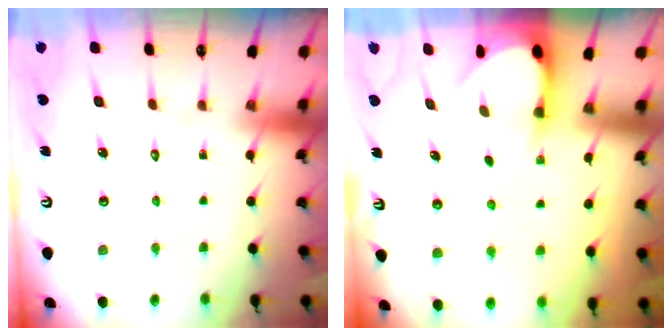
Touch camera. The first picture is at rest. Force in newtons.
{"total": 2.9, "press": 2.9, "slide": 0.3}